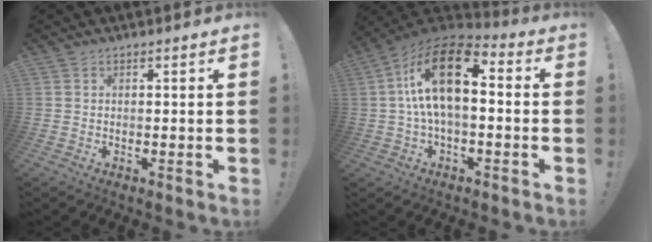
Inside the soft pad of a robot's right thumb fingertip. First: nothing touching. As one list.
[{"total": 17.8, "force": [2.8, 8.7, 15.3], "torque": [-0.272, -0.004, 0.047]}]